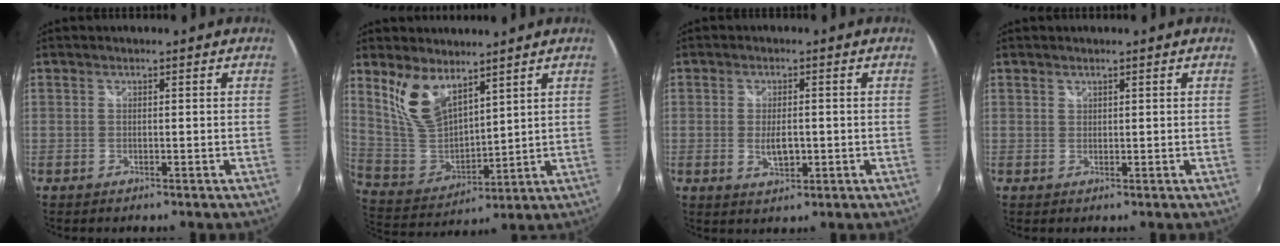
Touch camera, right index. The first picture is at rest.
{"total": 11.4, "force": [7.2, 5.5, 7.0], "torque": [-0.140, -0.004, 0.159]}
{"total": 4.3, "force": [-0.6, 2.2, 3.7], "torque": [-0.067, -0.005, -0.008]}
{"total": 0.7, "force": [0.6, 0.4, 0.0], "torque": [0.002, 0.001, 0.011]}